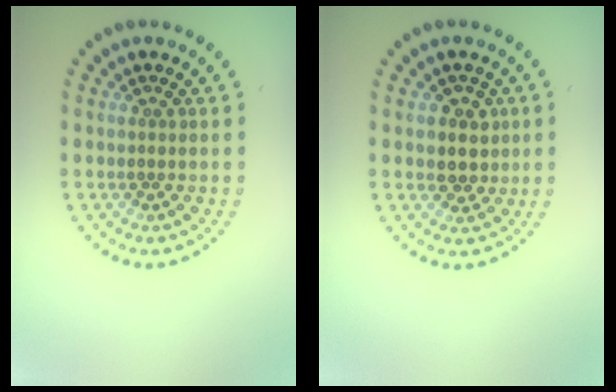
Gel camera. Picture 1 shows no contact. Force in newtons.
{"total": 2.6, "press": 2.4, "slide": 1.0}